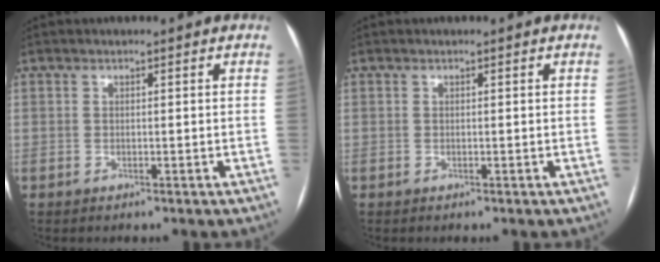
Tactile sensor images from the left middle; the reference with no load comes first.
{"total": 0.0}